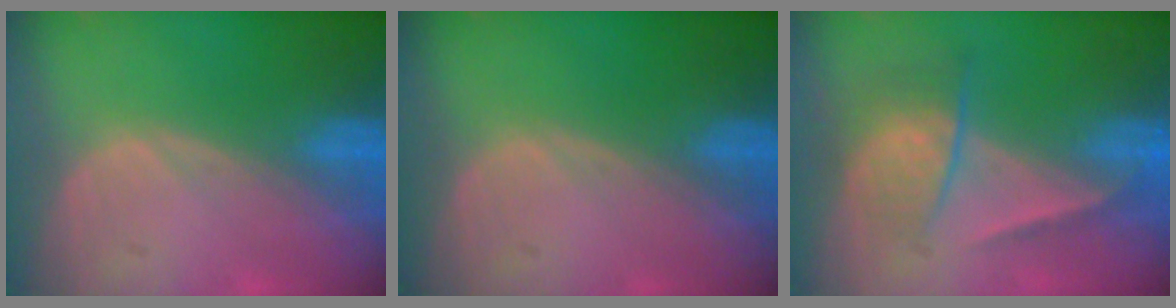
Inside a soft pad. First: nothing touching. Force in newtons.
{"total": 0.0}
{"total": 6.9, "press": 5.9, "slide": 3.6}